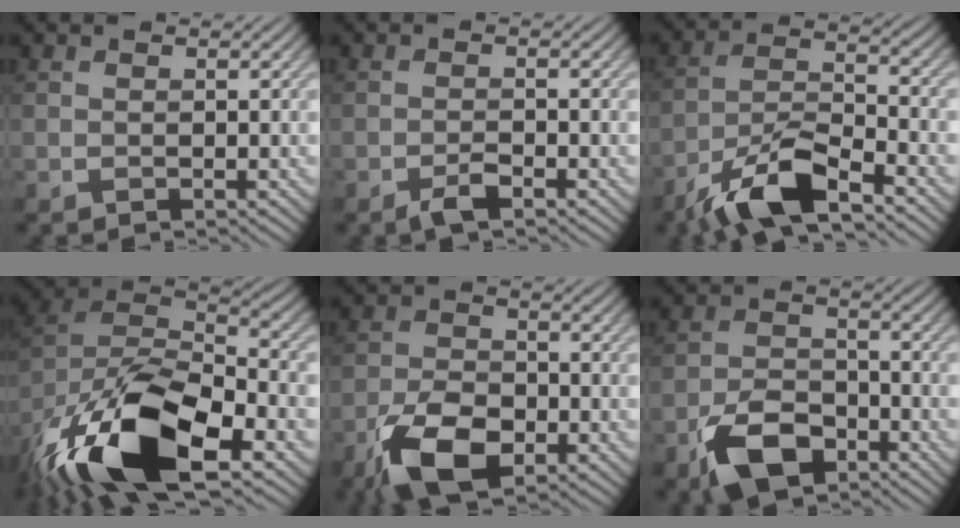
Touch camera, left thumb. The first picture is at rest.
{"total": 2.1, "force": [-1.5, 0.4, 1.3], "torque": [-0.027, 0.002, -0.031]}
{"total": 10.3, "force": [-7.2, 2.7, 6.8], "torque": [-0.129, 0.002, -0.145]}
{"total": 18.8, "force": [-10.9, 7.5, 13.4], "torque": [-0.291, -0.030, -0.184]}
{"total": 9.4, "force": [-5.0, 4.8, 6.4], "torque": [-0.138, -0.011, -0.101]}
{"total": 8.3, "force": [-5.2, 4.4, 4.8], "torque": [-0.097, -0.004, -0.109]}